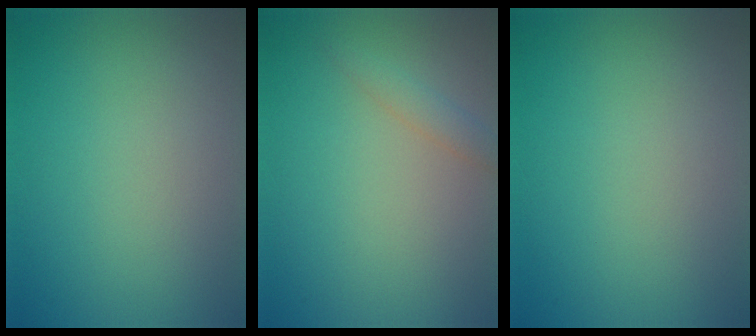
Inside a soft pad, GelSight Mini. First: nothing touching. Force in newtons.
{"total": 1.3, "press": 1.3, "slide": 0.1}
{"total": 0.0}